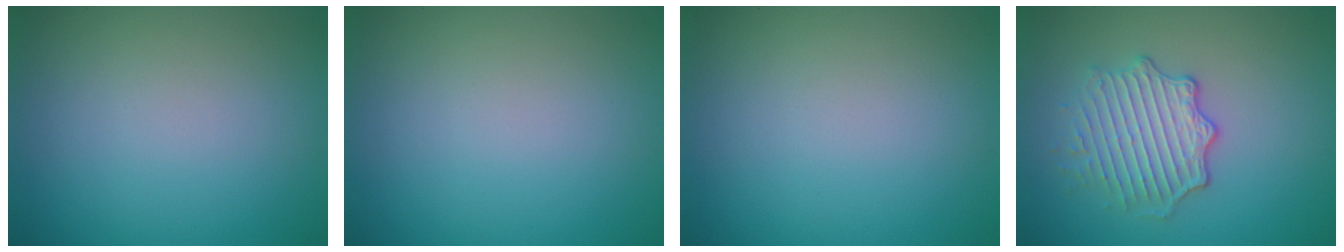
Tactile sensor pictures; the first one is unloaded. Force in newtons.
{"total": 0.0}
{"total": 0.0}
{"total": 4.1, "press": 3.4, "slide": 2.3}